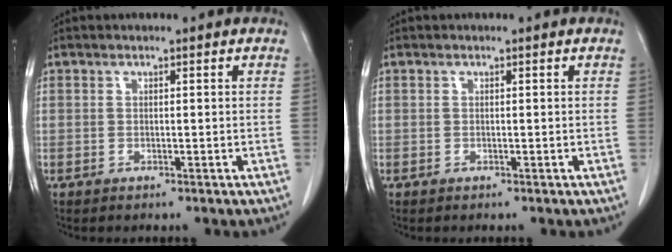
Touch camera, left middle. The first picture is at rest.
{"total": 0.0}